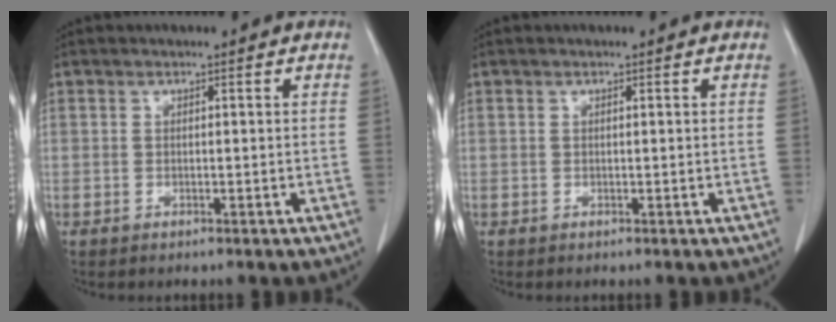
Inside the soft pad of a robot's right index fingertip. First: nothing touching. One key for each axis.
{"total": 0.0}